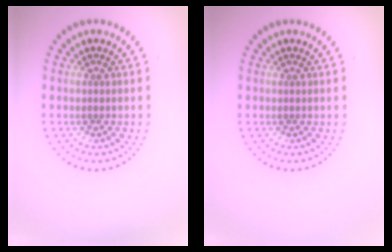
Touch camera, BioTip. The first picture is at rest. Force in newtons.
{"total": 0.0}